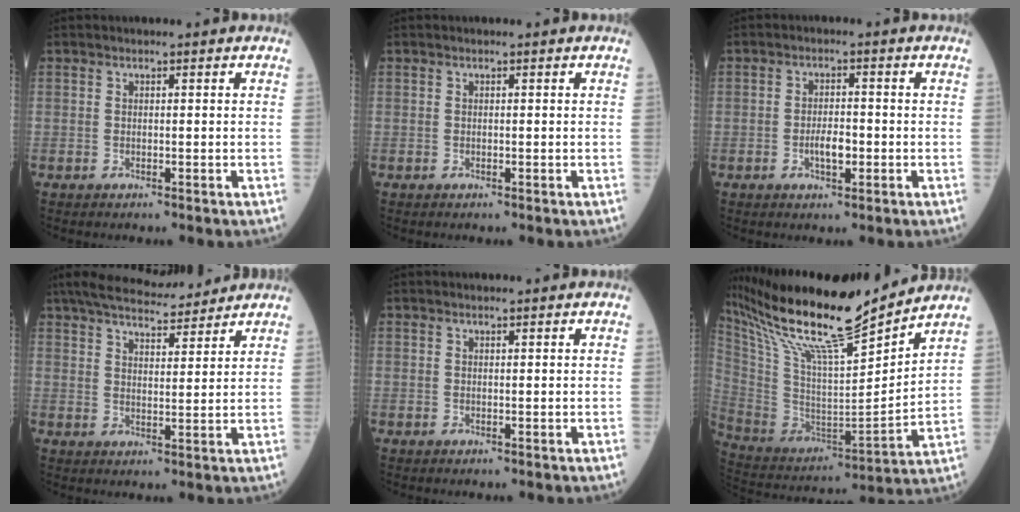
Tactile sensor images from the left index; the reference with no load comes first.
{"total": 0.0}
{"total": 3.2, "force": [-1.0, 1.2, 2.8], "torque": [-0.055, 0.001, -0.016]}
{"total": 14.1, "force": [12.6, 2.6, 5.9], "torque": [-0.104, 0.028, 0.194]}
{"total": 1.0, "force": [0.8, -0.1, 0.5], "torque": [-0.008, 0.007, 0.016]}
{"total": 22.1, "force": [19.0, 0.8, 11.1], "torque": [-0.213, -0.022, 0.337]}